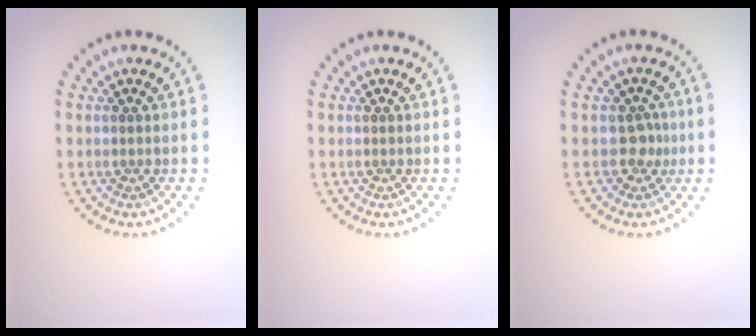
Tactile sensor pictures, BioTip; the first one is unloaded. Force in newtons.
{"total": 0.0}
{"total": 1.8, "press": 1.4, "slide": 1.2}